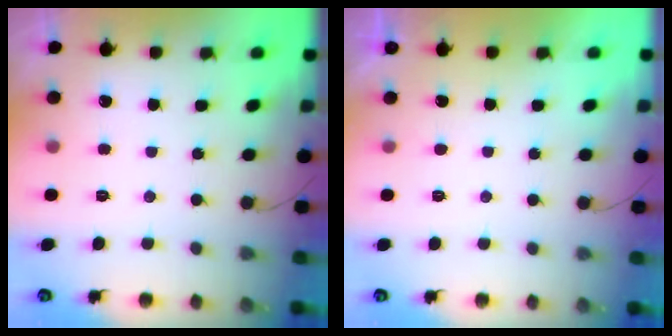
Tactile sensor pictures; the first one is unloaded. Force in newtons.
{"total": 1.2, "press": 1.1, "slide": 0.3}